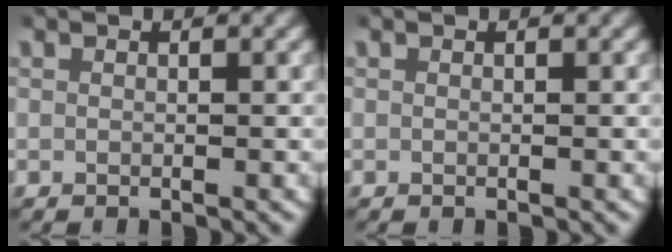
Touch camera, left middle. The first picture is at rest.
{"total": 0.0}